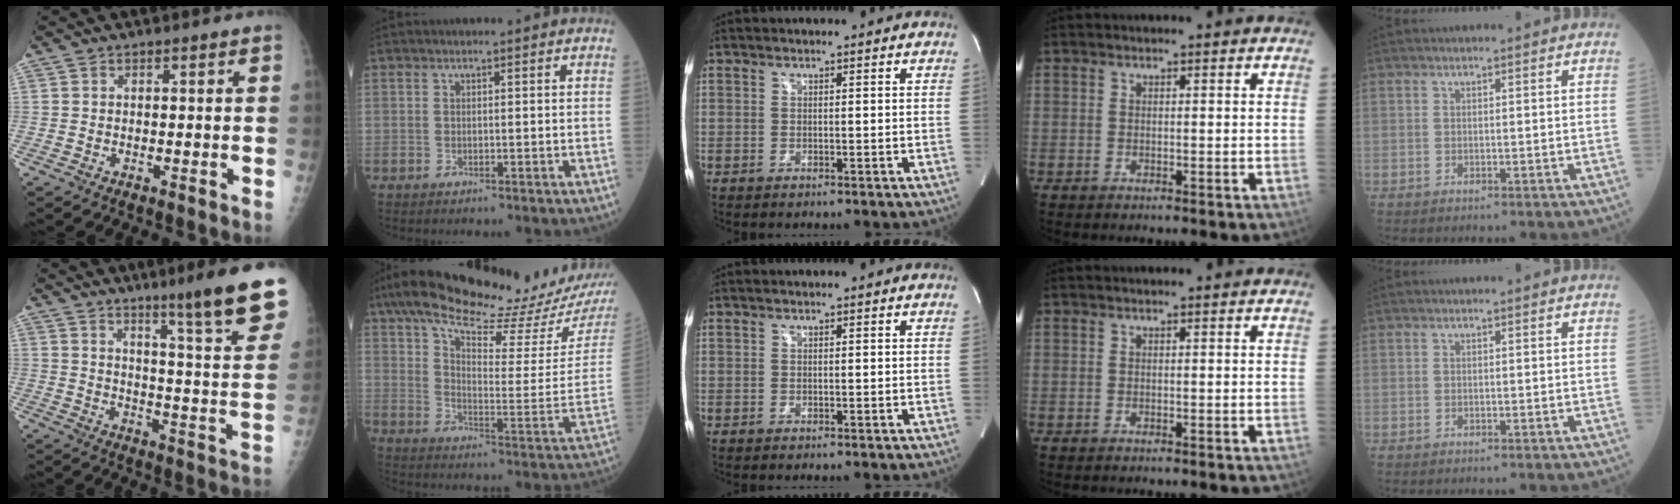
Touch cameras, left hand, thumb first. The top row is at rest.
{"thumb": {"total": 16.9, "force": [11.7, 0.6, 12.3], "torque": [-0.137, -0.077, 0.160]}, "index": {"total": 22.5, "force": [18.4, 1.0, 12.8], "torque": [-0.207, -0.043, 0.268]}}